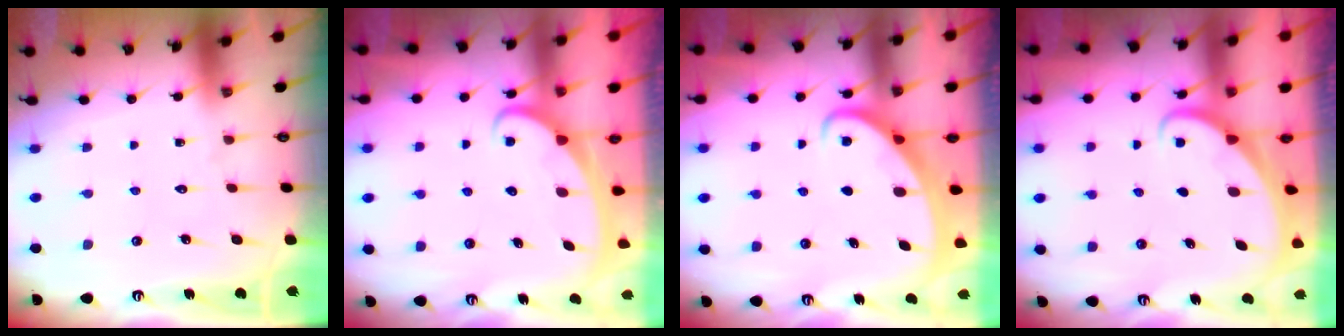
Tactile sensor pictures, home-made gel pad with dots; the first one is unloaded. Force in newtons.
{"total": 2.6, "press": 2.5, "slide": 0.3}
{"total": 2.5, "press": 2.5, "slide": 0.3}
{"total": 1.9, "press": 1.9, "slide": 0.1}